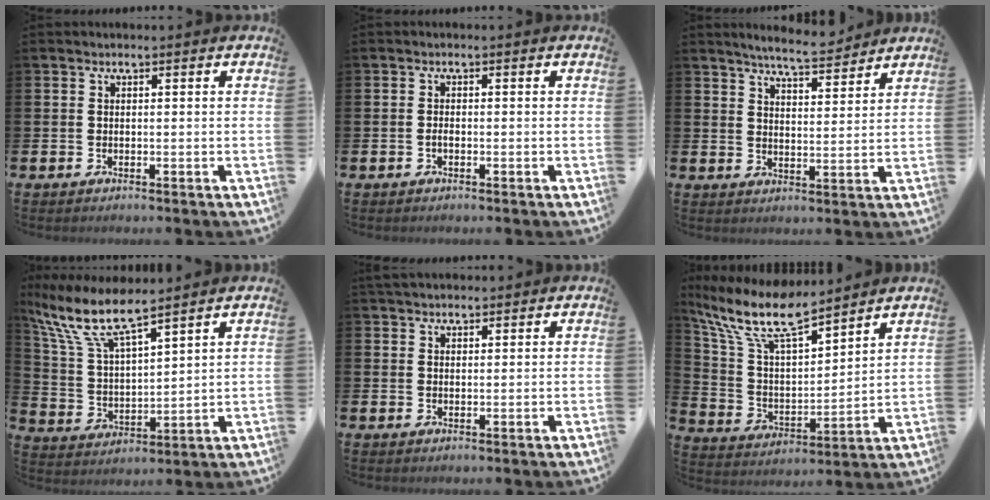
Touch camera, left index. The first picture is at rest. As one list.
[{"total": 0.9, "force": [-0.5, 0.3, 0.6], "torque": [-0.019, 0.000, -0.009]}, {"total": 6.0, "force": [5.8, 0.4, 1.5], "torque": [-0.042, -0.027, 0.104]}, {"total": 9.5, "force": [8.0, 1.8, 4.9], "torque": [-0.133, -0.036, 0.139]}, {"total": 2.2, "force": [2.1, 0.7, 0.5], "torque": [-0.004, -0.005, 0.036]}, {"total": 11.0, "force": [9.2, 2.3, 5.6], "torque": [-0.152, -0.052, 0.159]}]